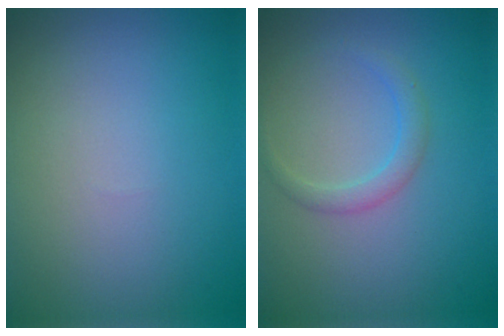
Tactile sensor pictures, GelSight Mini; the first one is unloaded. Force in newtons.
{"total": 1.7, "press": 1.7, "slide": 0.1}